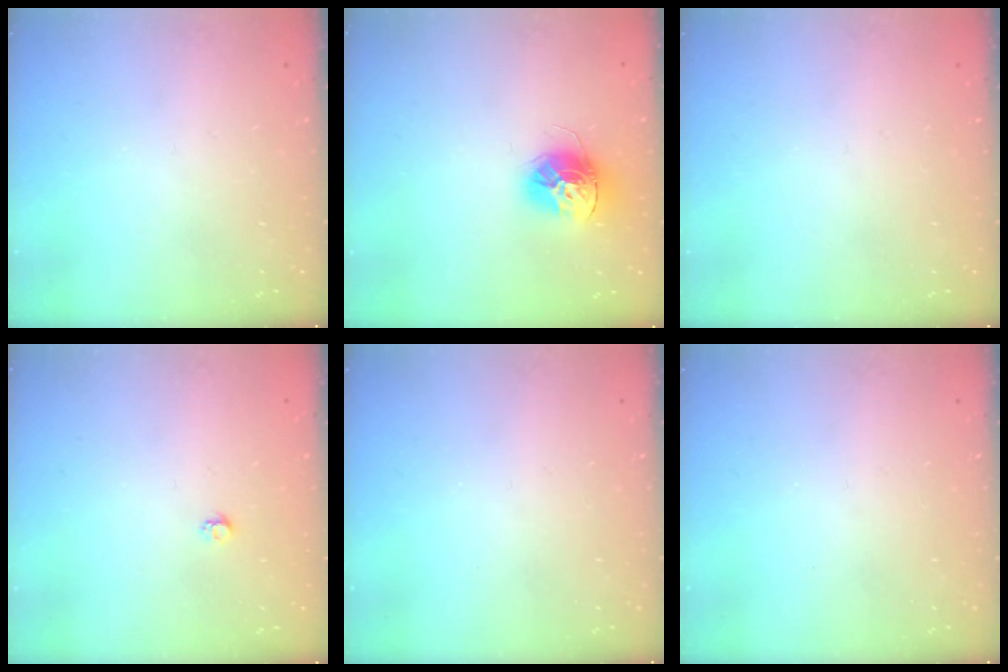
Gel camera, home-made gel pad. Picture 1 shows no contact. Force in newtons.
{"total": 13.5, "press": 13.5, "slide": 1.0}
{"total": 0.0}
{"total": 3.2, "press": 3.2, "slide": 0.3}
{"total": 0.0}
{"total": 0.0}